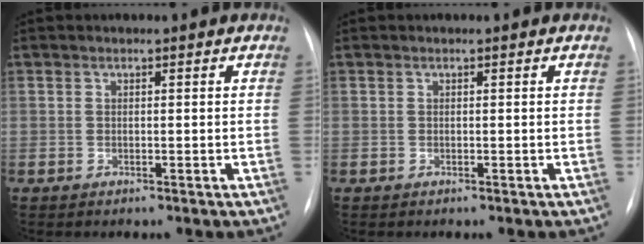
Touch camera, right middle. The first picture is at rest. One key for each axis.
{"total": 0.0}